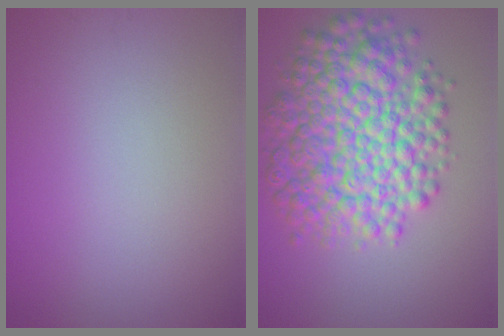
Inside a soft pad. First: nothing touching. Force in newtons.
{"total": 9.5, "press": 9.5, "slide": 0.2}